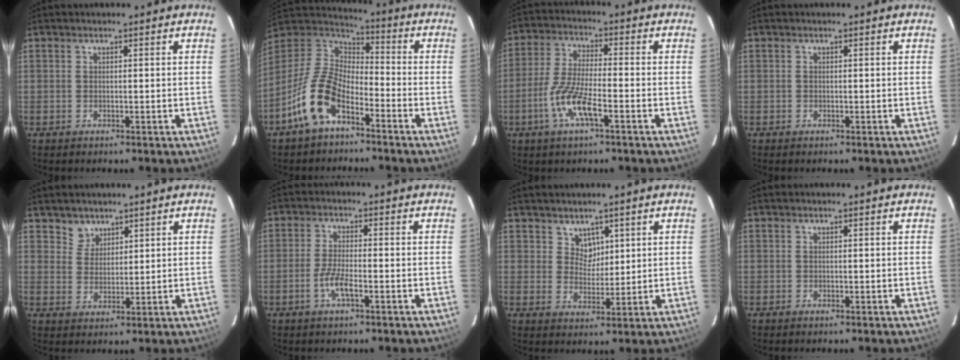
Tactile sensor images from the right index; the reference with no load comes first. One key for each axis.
{"total": 13.6, "fx": -7.5, "fy": 6.6, "fz": 9.1, "tx": -0.195, "ty": 0.007, "tz": -0.151}
{"total": 9.1, "fx": -4.2, "fy": 1.7, "fz": 7.9, "tx": -0.169, "ty": -0.005, "tz": -0.084}
{"total": 0.0}
{"total": 3.6, "fx": 2.7, "fy": 2.3, "fz": -0.1, "tx": 0.010, "ty": 0.009, "tz": 0.050}
{"total": 4.4, "fx": -2.2, "fy": 0.8, "fz": 3.7, "tx": -0.083, "ty": -0.004, "tz": -0.044}
{"total": 3.7, "fx": 2.3, "fy": 2.8, "fz": 0.6, "tx": -0.003, "ty": 0.003, "tz": 0.044}
{"total": 0.0}